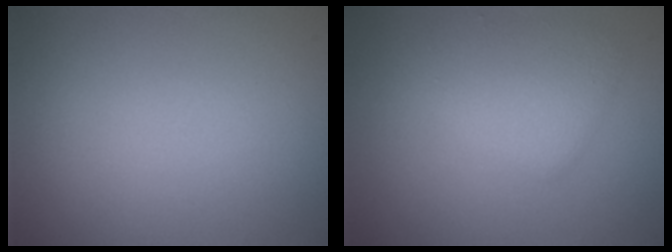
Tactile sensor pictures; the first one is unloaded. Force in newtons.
{"total": 2.8, "press": 2.8, "slide": 0.2}